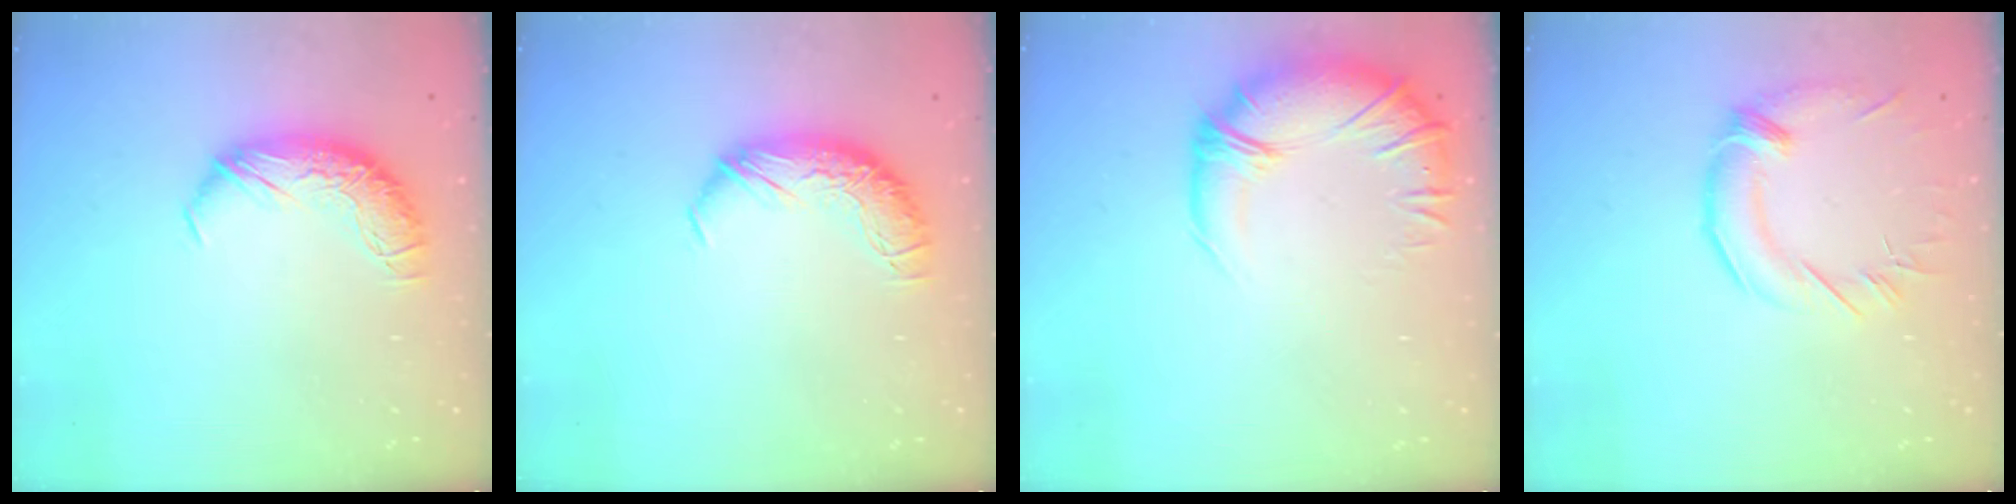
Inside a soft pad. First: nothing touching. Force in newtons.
{"total": 0.0}
{"total": 2.7, "press": 0.1, "slide": 2.7}
{"total": 1.5, "press": 0.3, "slide": 1.5}